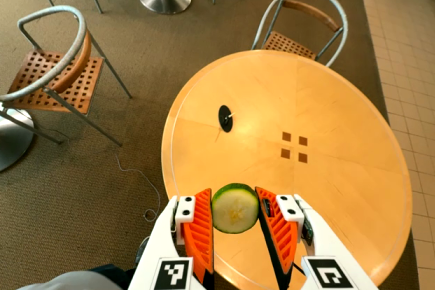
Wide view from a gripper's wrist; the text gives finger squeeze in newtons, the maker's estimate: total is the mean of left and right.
{"total": 9.9, "left": 10.7, "right": 9.2}